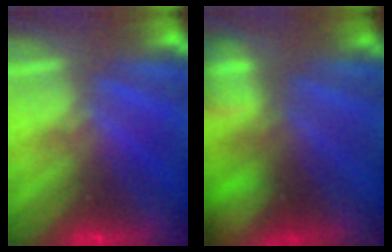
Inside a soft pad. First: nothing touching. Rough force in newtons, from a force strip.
{"total": 5.9}